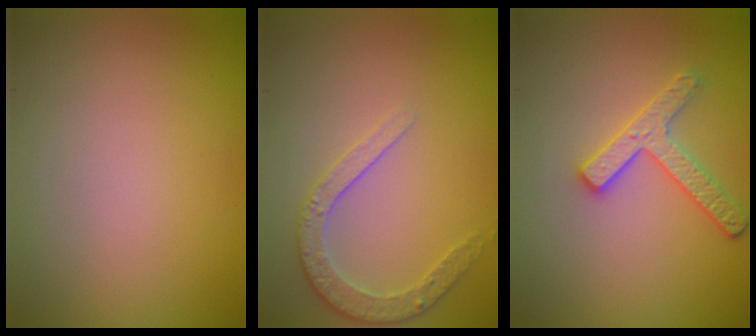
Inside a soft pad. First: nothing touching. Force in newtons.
{"total": 2.6, "press": 2.5, "slide": 1.0}
{"total": 2.6, "press": 2.6, "slide": 0.4}